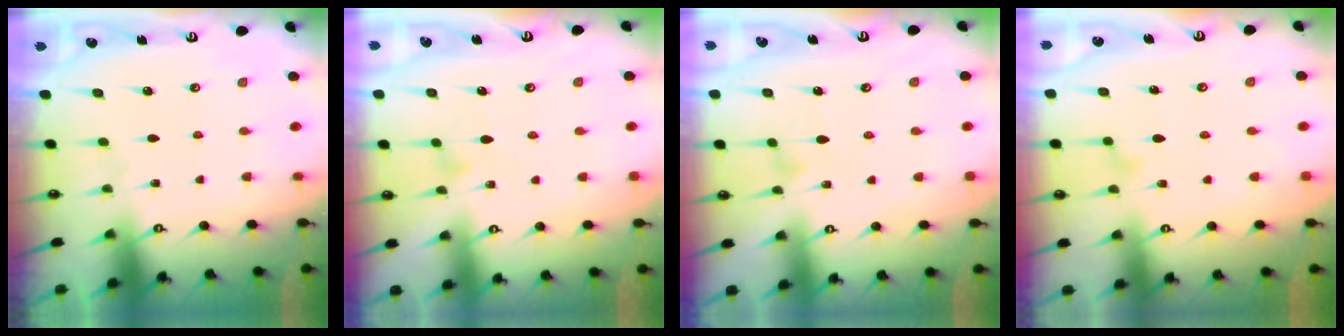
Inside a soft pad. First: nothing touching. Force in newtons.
{"total": 9.0, "press": 8.9, "slide": 0.6}
{"total": 6.1, "press": 6.1, "slide": 0.3}
{"total": 7.9, "press": 7.9, "slide": 0.4}